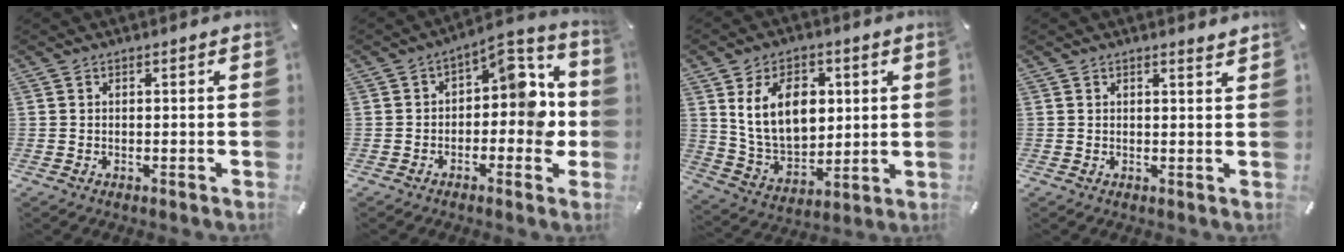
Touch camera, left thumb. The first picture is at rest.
{"total": 9.6, "force": [0.4, 5.9, 7.6], "torque": [-0.082, -0.012, 0.001]}
{"total": 14.2, "force": [4.3, 9.8, 9.3], "torque": [-0.182, -0.001, 0.078]}
{"total": 1.5, "force": [1.5, -0.1, 0.4], "torque": [-0.010, -0.008, 0.028]}